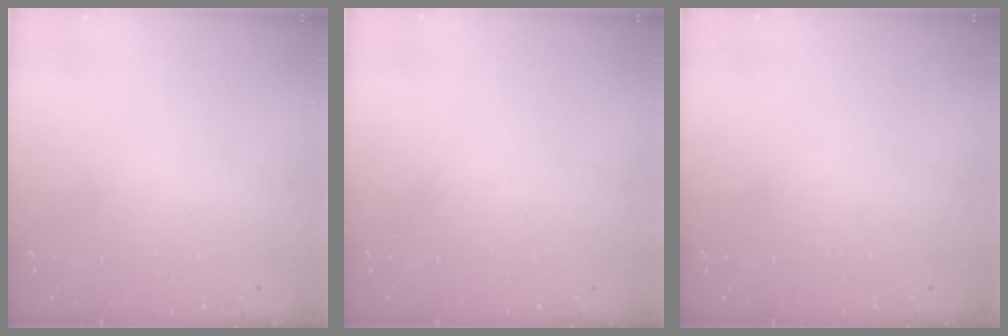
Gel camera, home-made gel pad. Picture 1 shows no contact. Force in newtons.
{"total": 0.0}
{"total": 0.0}